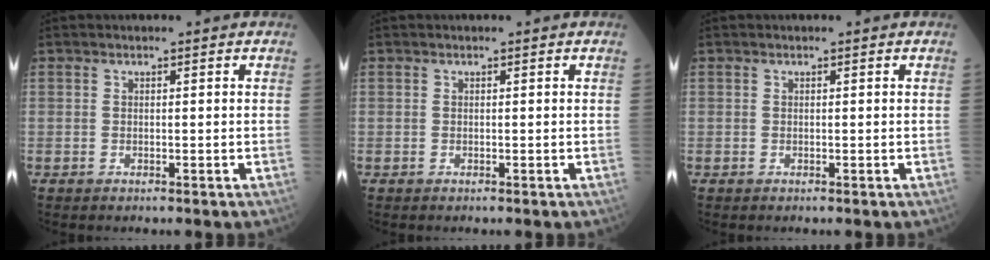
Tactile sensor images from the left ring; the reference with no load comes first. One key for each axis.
{"total": 0.0}
{"total": 0.0}